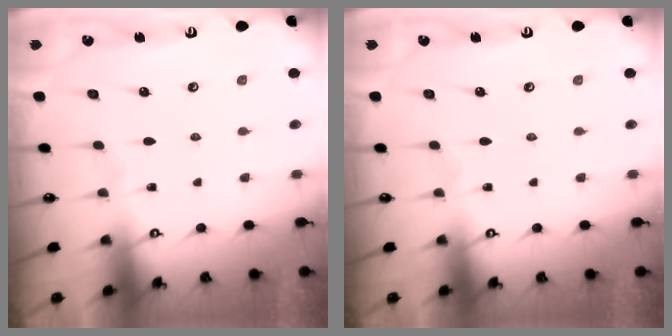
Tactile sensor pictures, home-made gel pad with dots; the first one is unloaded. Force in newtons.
{"total": 0.0}